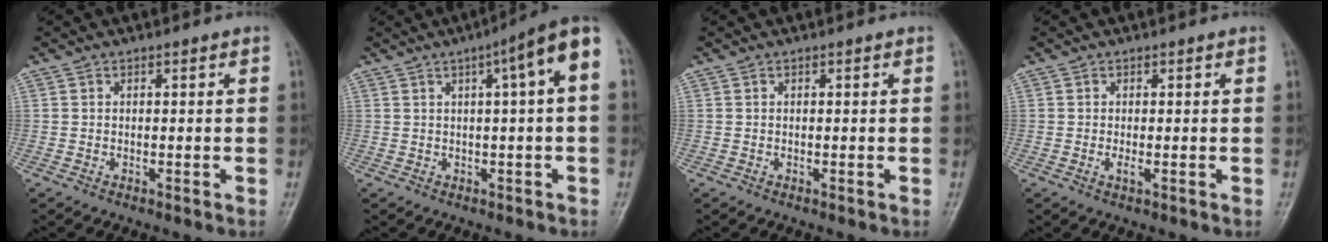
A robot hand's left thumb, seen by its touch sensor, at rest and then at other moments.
{"total": 8.3, "force": [2.1, 1.1, 8.0], "torque": [-0.118, 0.027, 0.023]}
{"total": 0.0}
{"total": 1.2, "force": [0.1, 0.5, 1.1], "torque": [-0.019, -0.003, 0.002]}